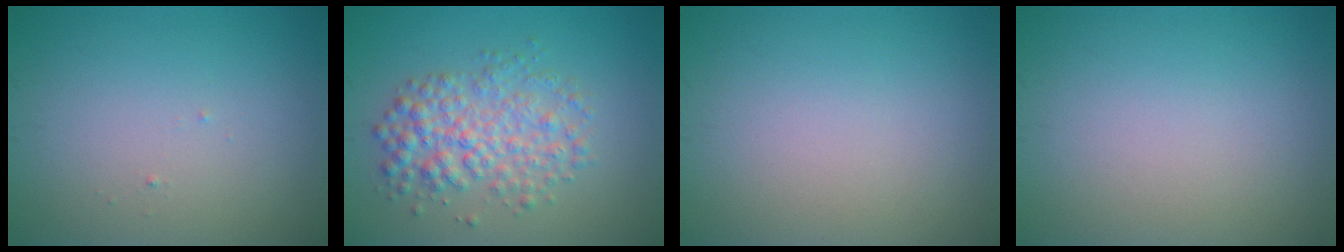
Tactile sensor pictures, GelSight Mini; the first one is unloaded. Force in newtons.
{"total": 4.6, "press": 4.6, "slide": 0.0}
{"total": 0.0}
{"total": 0.0}